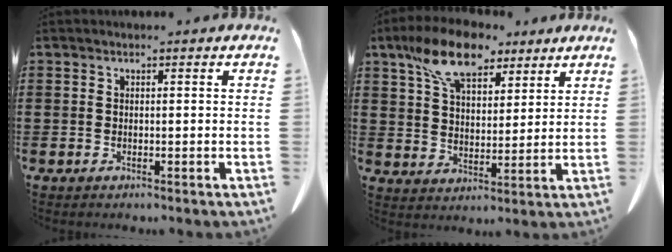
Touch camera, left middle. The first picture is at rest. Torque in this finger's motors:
{"motor_torque": [1.60, 0.54, 0.80, 0.21]}